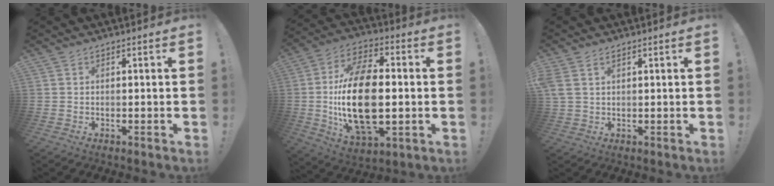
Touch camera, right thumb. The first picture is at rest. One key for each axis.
{"total": 23.6, "fx": -1.2, "fy": 13.2, "fz": 19.6, "tx": -0.383, "ty": -0.004, "tz": -0.020}
{"total": 3.3, "fx": 1.7, "fy": 1.9, "fz": 2.0, "tx": -0.053, "ty": 0.000, "tz": 0.034}